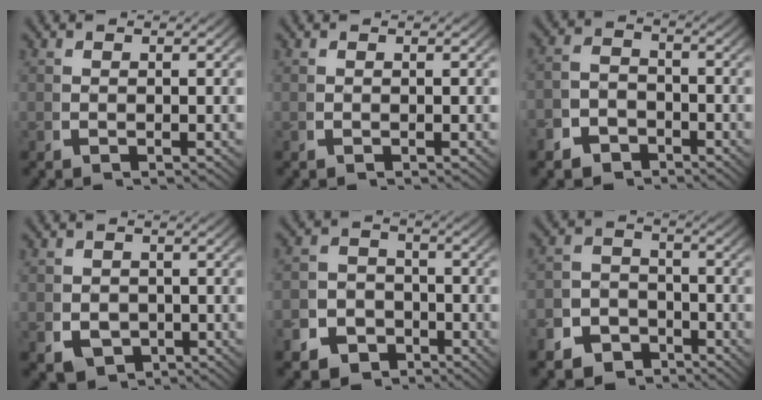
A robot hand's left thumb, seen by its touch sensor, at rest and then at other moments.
{"total": 0.0}
{"total": 3.7, "force": [-2.6, 2.5, 0.9], "torque": [-0.010, -0.015, -0.044]}
{"total": 4.4, "force": [-1.6, 3.6, 2.0], "torque": [-0.033, -0.027, -0.016]}
{"total": 9.2, "force": [-4.7, 7.4, 2.5], "torque": [-0.025, -0.035, -0.080]}
{"total": 8.2, "force": [-4.9, 6.2, 2.2], "torque": [-0.015, -0.036, -0.082]}